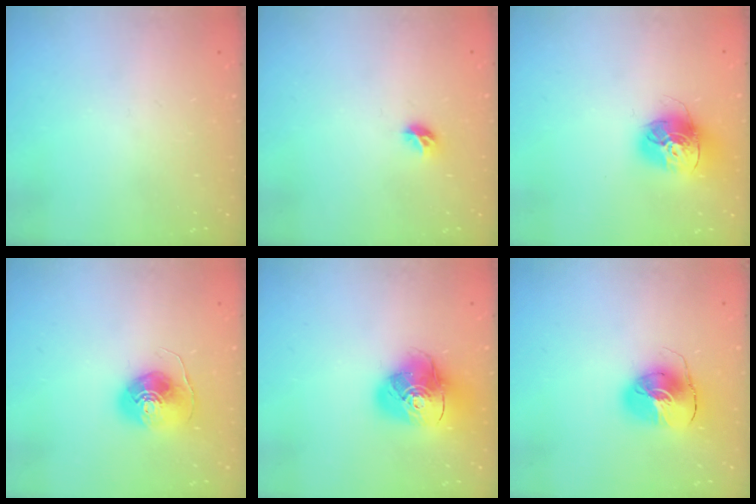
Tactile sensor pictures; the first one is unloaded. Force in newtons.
{"total": 5.4, "press": 5.4, "slide": 0.5}
{"total": 15.7, "press": 15.6, "slide": 1.6}
{"total": 8.5, "press": 8.4, "slide": 1.2}
{"total": 16.0, "press": 15.9, "slide": 1.8}
{"total": 9.3, "press": 9.2, "slide": 1.3}